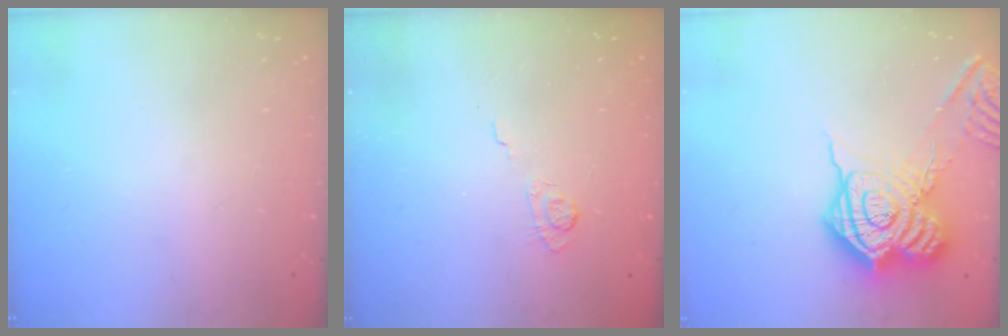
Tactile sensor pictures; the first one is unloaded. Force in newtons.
{"total": 3.0, "press": 2.6, "slide": 1.6}
{"total": 19.7, "press": 19.6, "slide": 1.5}